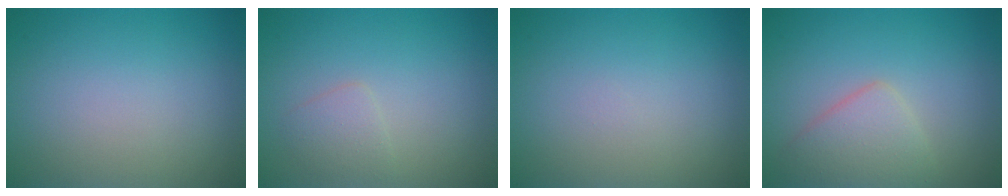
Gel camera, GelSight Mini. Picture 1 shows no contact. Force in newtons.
{"total": 1.4, "press": 1.4, "slide": 0.1}
{"total": 0.0}
{"total": 3.3, "press": 3.3, "slide": 0.1}